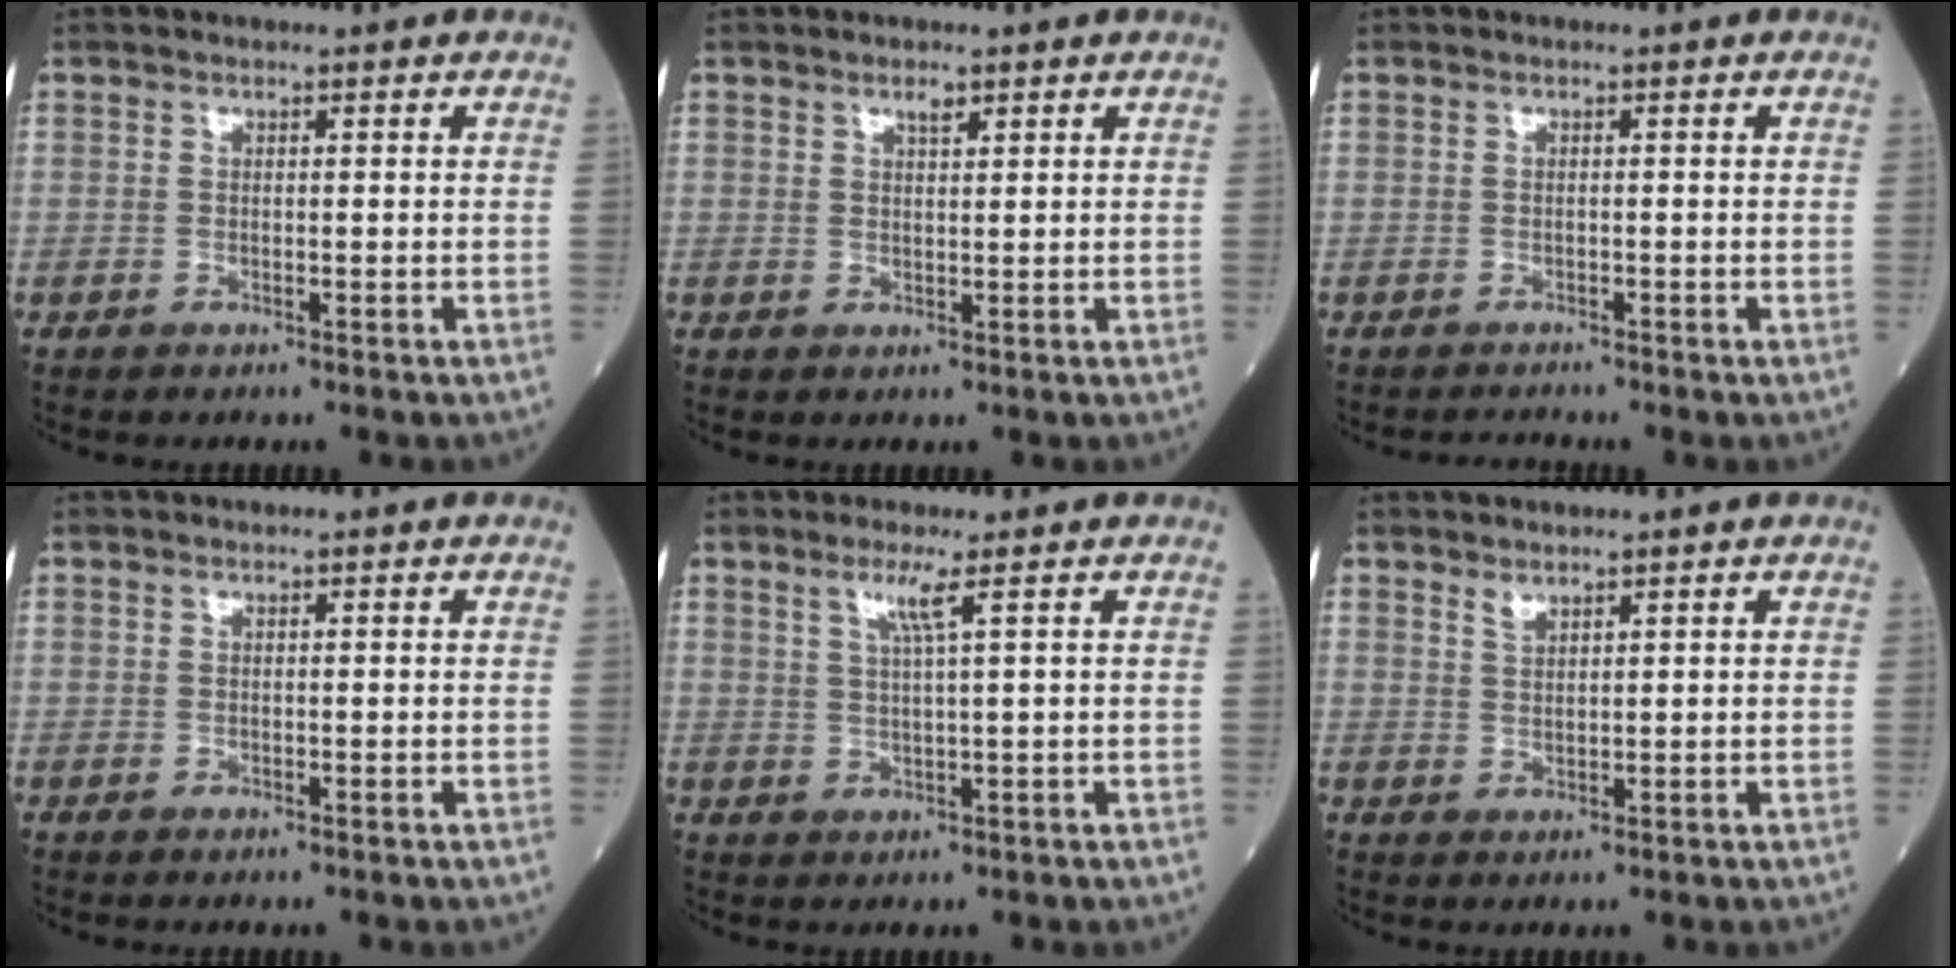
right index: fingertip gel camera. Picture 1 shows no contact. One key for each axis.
{"total": 1.4, "fx": 1.0, "fy": 0.5, "fz": 1.0, "tx": -0.017, "ty": -0.001, "tz": 0.017}
{"total": 0.9, "fx": -0.9, "fy": -0.2, "fz": -0.2, "tx": 0.001, "ty": -0.007, "tz": -0.013}
{"total": 0.0}
{"total": 3.0, "fx": 1.5, "fy": -0.7, "fz": 2.5, "tx": -0.054, "ty": -0.002, "tz": 0.032}
{"total": 1.3, "fx": 1.2, "fy": 0.3, "fz": 0.5, "tx": -0.011, "ty": -0.004, "tz": 0.024}